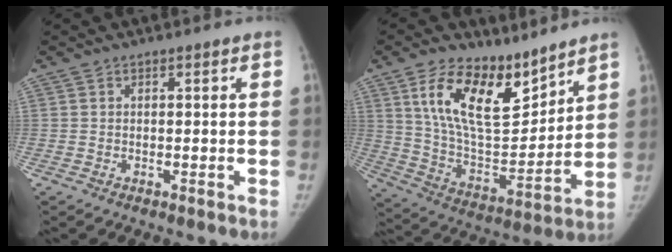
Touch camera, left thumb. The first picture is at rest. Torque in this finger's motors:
{"motor_torque": [0.33, 0.31, 1.65, -1.12, 0.29]}